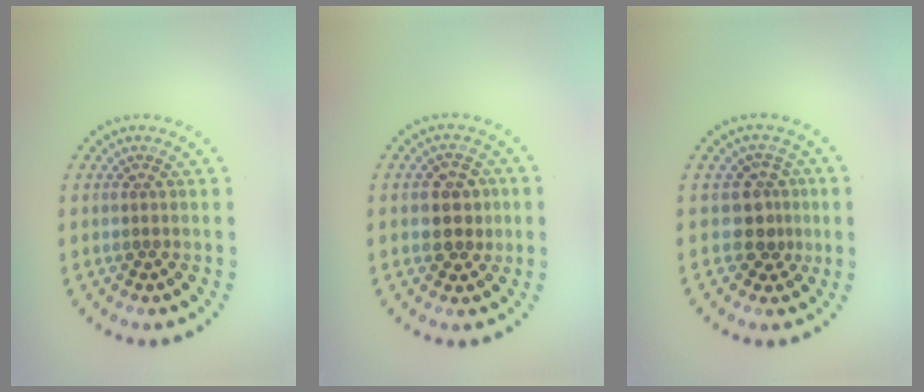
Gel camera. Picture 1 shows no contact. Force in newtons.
{"total": 3.0, "press": 2.9, "slide": 0.6}
{"total": 2.5, "press": 2.0, "slide": 1.5}